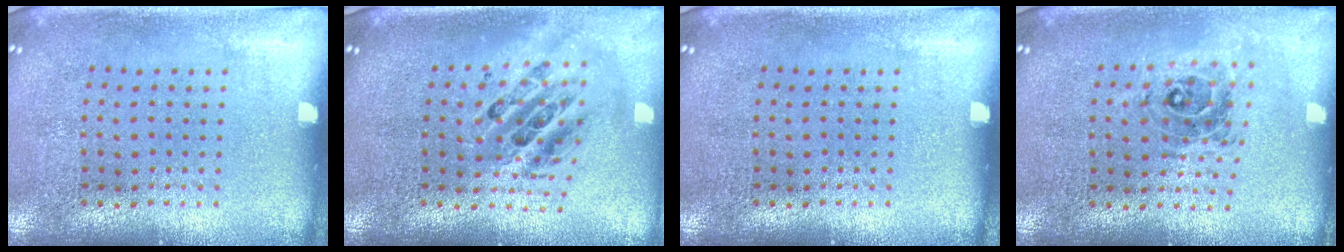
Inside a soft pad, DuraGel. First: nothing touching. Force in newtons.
{"total": 2.2, "press": 1.7, "slide": 1.4}
{"total": 0.0}
{"total": 0.7, "press": 0.7, "slide": 0.1}